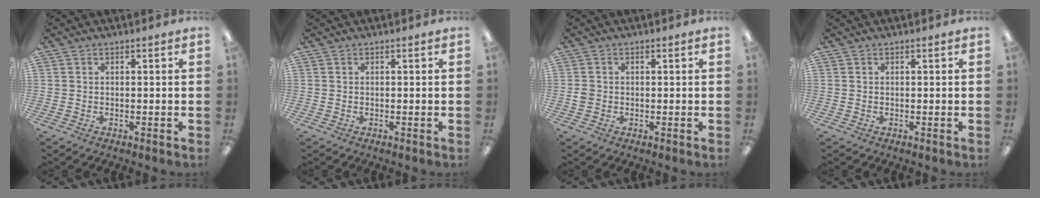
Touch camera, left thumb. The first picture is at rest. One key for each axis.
{"total": 0.0}
{"total": 1.4, "fx": -0.2, "fy": 1.3, "fz": 0.5, "tx": -0.010, "ty": 0.004, "tz": -0.006}
{"total": 0.0}